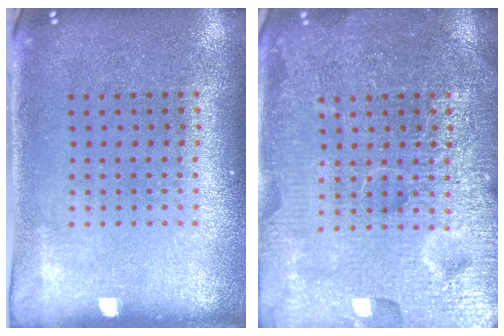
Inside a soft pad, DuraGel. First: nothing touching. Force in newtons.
{"total": 7.0, "press": 7.0, "slide": 0.9}